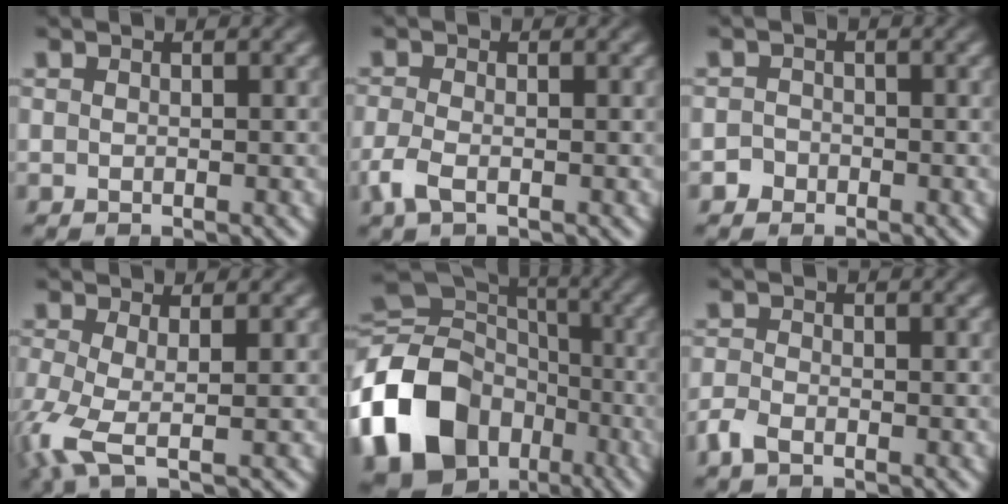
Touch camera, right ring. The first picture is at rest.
{"total": 2.2, "force": [-1.3, 0.9, 1.5], "torque": [-0.042, -0.013, -0.019]}
{"total": 1.9, "force": [-1.3, 1.4, -0.2], "torque": [0.002, -0.010, -0.023]}
{"total": 4.1, "force": [-1.0, 1.9, 3.5], "torque": [-0.105, -0.034, -0.002]}
{"total": 15.1, "force": [-3.4, 12.1, 8.4], "torque": [-0.165, -0.051, -0.046]}
{"total": 1.8, "force": [-1.5, 0.7, 0.7], "torque": [-0.015, -0.009, -0.027]}